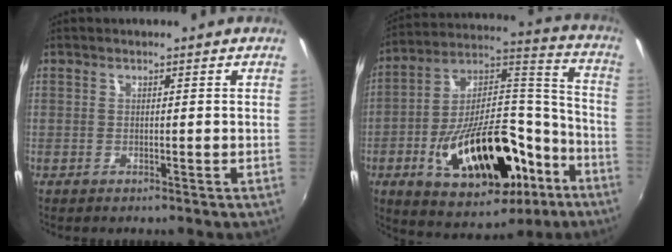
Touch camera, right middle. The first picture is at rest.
{"total": 26.0, "force": [-11.3, 12.6, 19.7], "torque": [-0.335, 0.022, -0.155]}